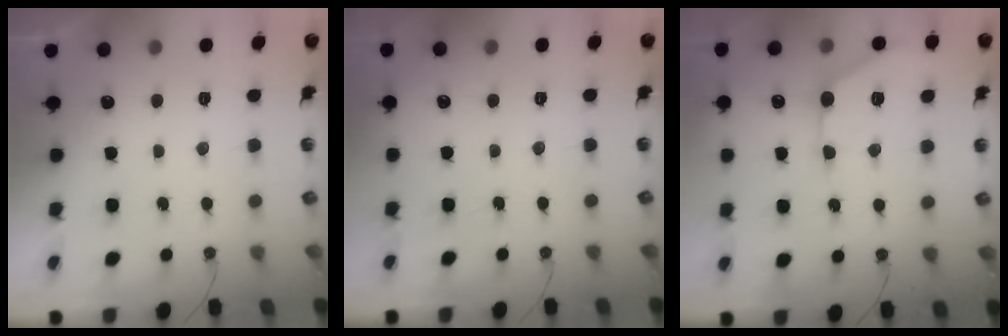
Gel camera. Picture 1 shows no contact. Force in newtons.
{"total": 0.0}
{"total": 13.3, "press": 13.3, "slide": 0.5}